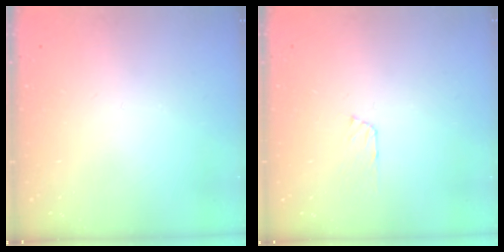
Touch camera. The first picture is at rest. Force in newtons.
{"total": 6.5, "press": 6.4, "slide": 0.7}